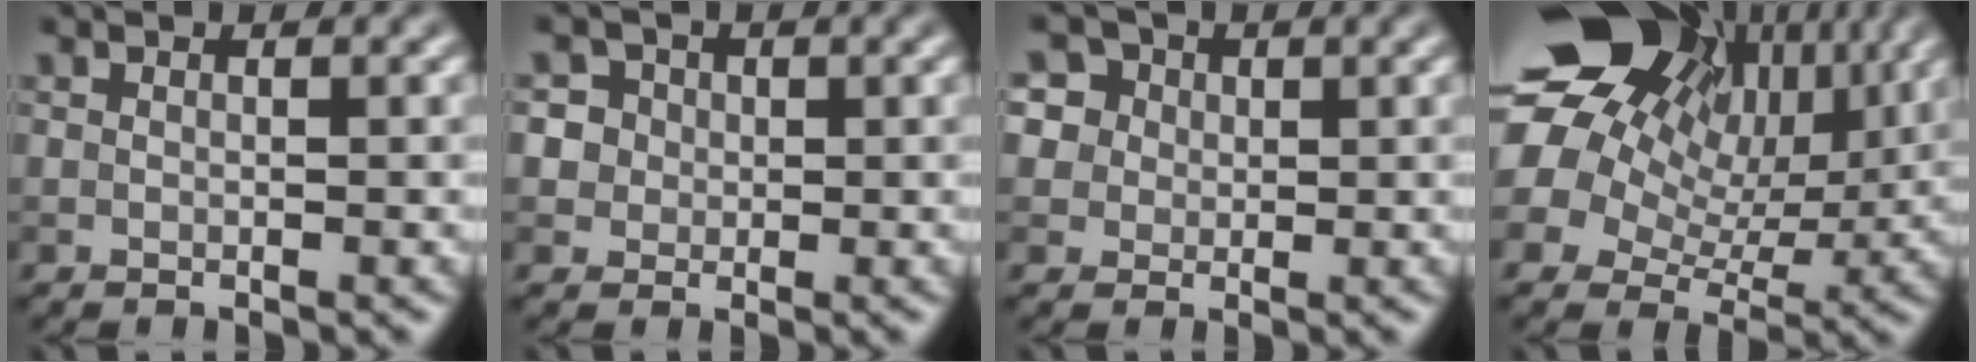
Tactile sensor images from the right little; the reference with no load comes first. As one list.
[{"total": 5.1, "force": [1.7, 4.4, 1.8], "torque": [-0.021, 0.029, 0.011]}, {"total": 6.7, "force": [3.3, 5.3, 2.6], "torque": [-0.045, 0.026, 0.035]}, {"total": 19.5, "force": [8.0, 14.5, 10.4], "torque": [-0.231, 0.046, 0.123]}]